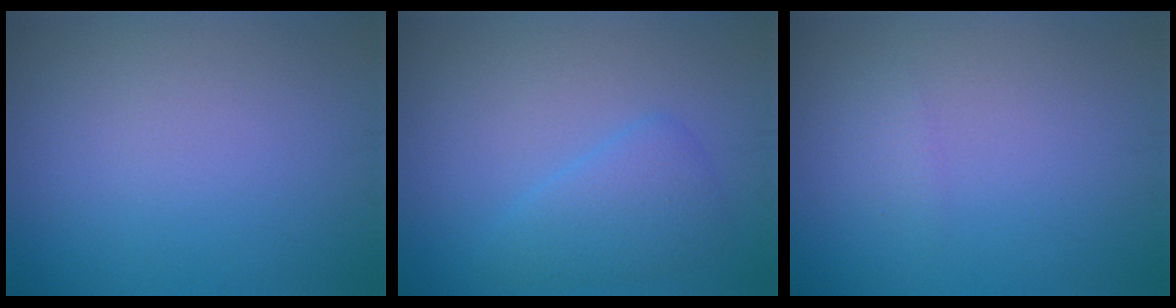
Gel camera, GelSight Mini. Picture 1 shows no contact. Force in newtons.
{"total": 2.8, "press": 2.8, "slide": 0.2}
{"total": 0.8, "press": 0.8, "slide": 0.1}